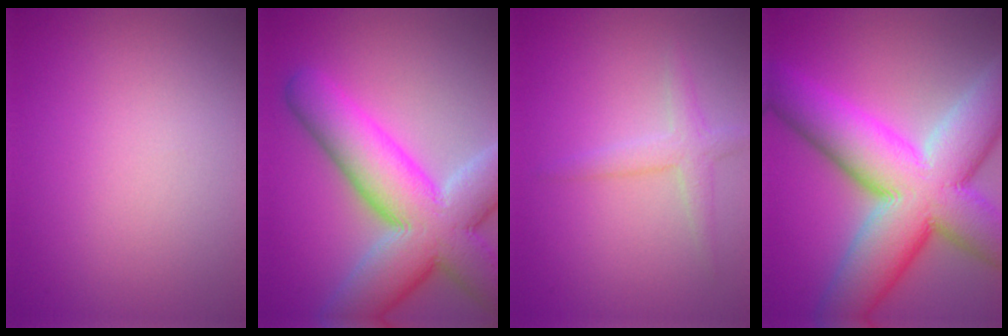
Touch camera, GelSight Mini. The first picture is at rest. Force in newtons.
{"total": 12.4, "press": 12.3, "slide": 1.2}
{"total": 2.2, "press": 2.2, "slide": 0.1}
{"total": 15.0, "press": 15.0, "slide": 1.2}